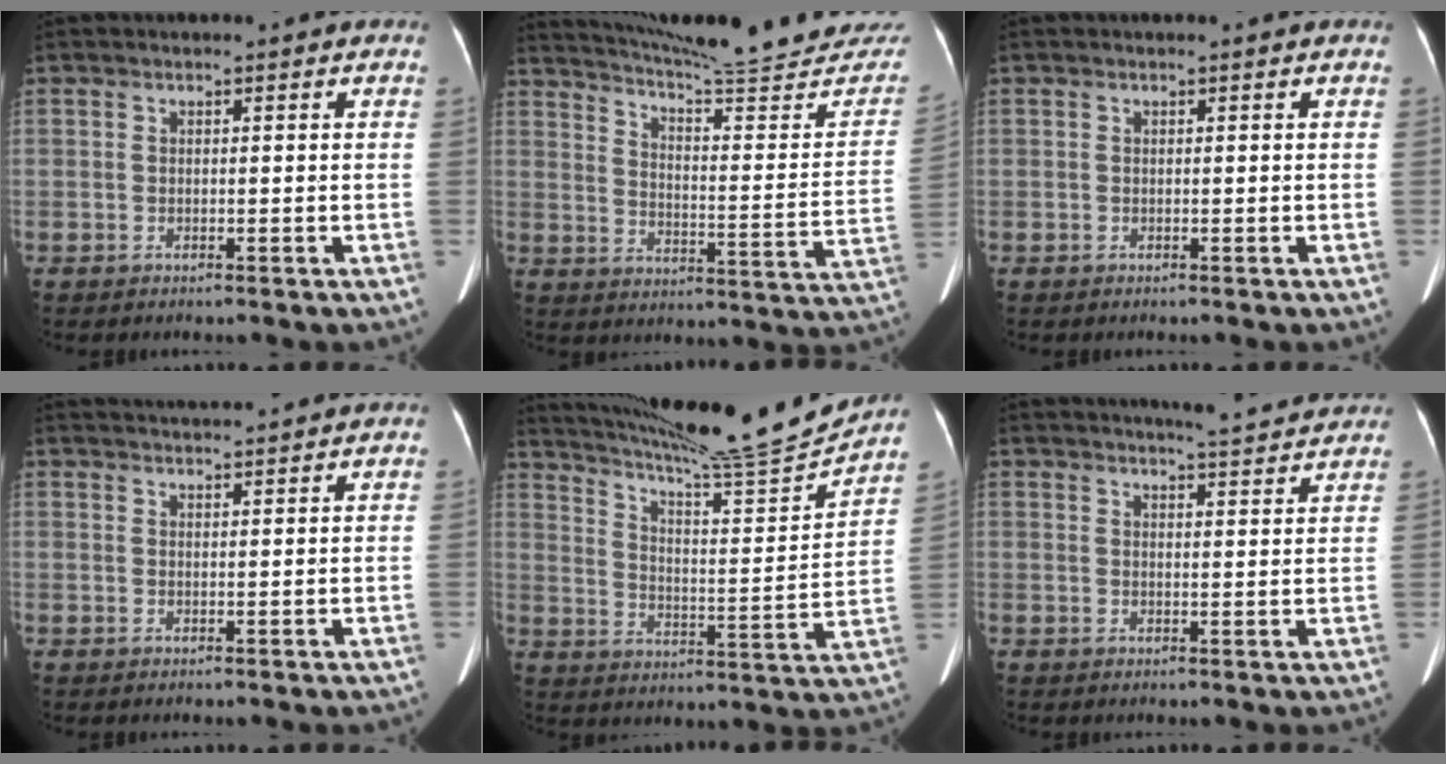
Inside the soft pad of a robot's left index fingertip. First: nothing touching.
{"total": 26.4, "force": [24.7, 1.3, 9.4], "torque": [-0.138, -0.100, 0.313]}
{"total": 0.0}
{"total": 5.7, "force": [5.5, -0.6, 1.4], "torque": [-0.023, 0.025, 0.078]}
{"total": 20.0, "force": [18.6, -1.7, 7.2], "torque": [-0.128, -0.052, 0.272]}
{"total": 7.6, "force": [7.3, 0.1, 2.1], "torque": [-0.040, 0.003, 0.088]}